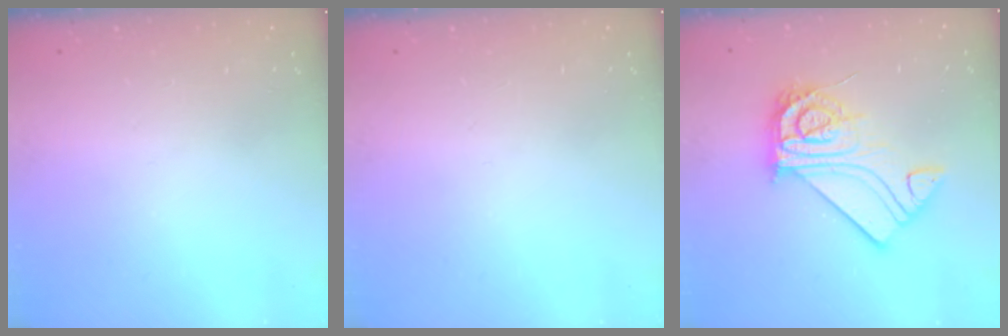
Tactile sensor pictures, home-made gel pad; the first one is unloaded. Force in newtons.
{"total": 0.0}
{"total": 15.9, "press": 15.8, "slide": 0.7}